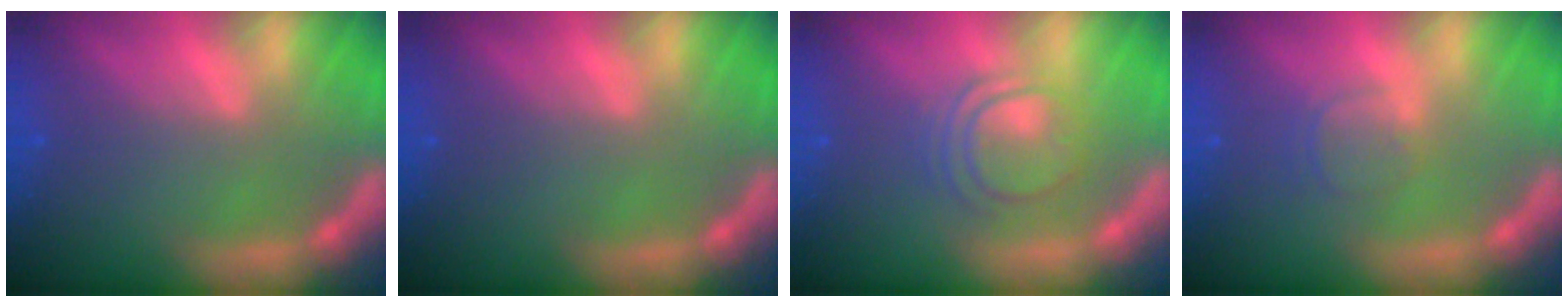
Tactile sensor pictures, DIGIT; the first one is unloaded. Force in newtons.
{"total": 0.0}
{"total": 4.5}
{"total": 1.9}